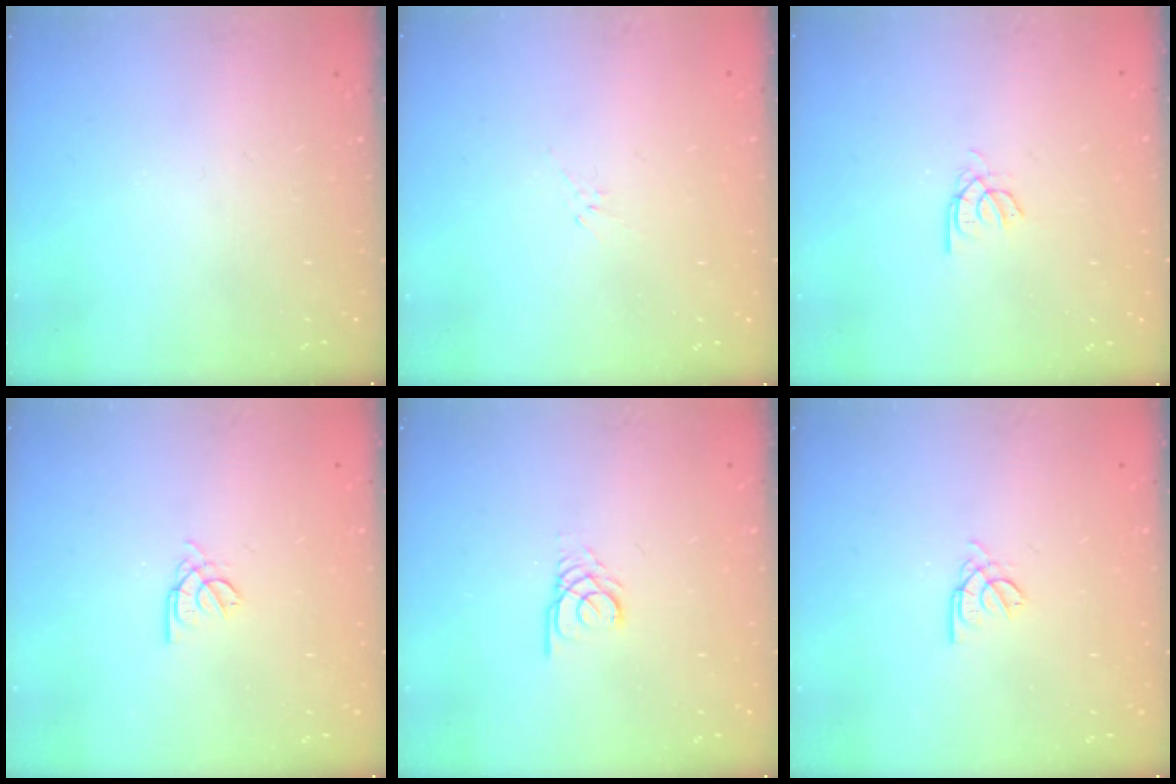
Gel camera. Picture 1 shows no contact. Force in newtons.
{"total": 2.1, "press": 2.0, "slide": 0.6}
{"total": 2.3, "press": 2.3, "slide": 0.2}
{"total": 2.2, "press": 2.1, "slide": 0.6}
{"total": 2.7, "press": 2.7, "slide": 0.3}
{"total": 2.2, "press": 2.1, "slide": 0.6}